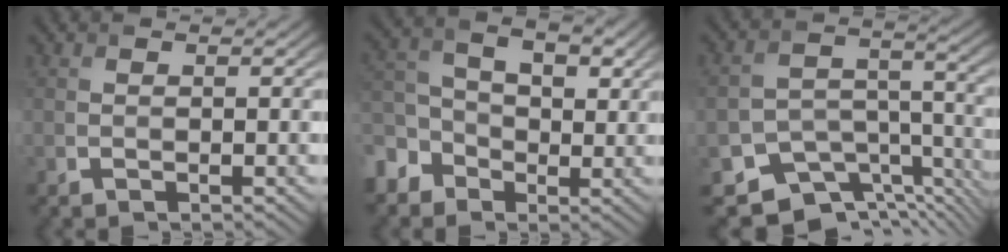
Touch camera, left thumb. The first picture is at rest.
{"total": 7.2, "force": [-1.5, 5.5, 4.3], "torque": [-0.090, 0.007, -0.049]}
{"total": 10.2, "force": [-7.0, 5.9, 4.6], "torque": [-0.089, -0.031, -0.109]}